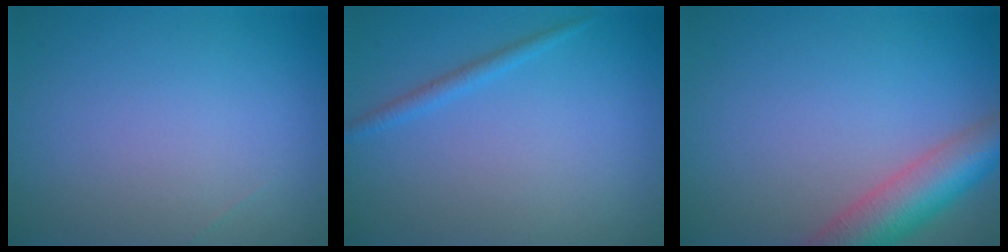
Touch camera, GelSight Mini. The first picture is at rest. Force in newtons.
{"total": 1.2, "press": 1.1, "slide": 0.1}
{"total": 6.2, "press": 6.2, "slide": 0.4}